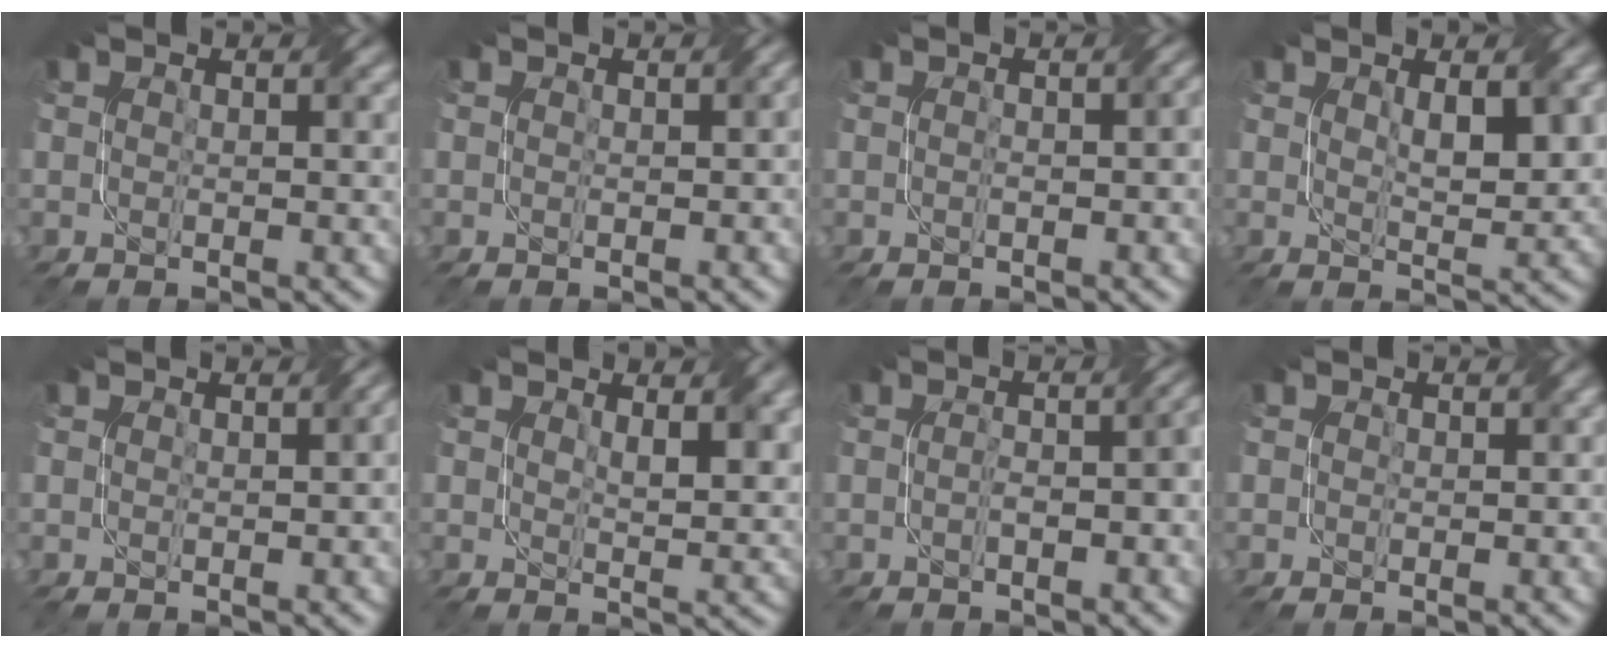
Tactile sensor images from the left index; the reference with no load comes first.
{"total": 0.8, "force": [0.1, 0.4, 0.7], "torque": [-0.007, 0.002, 0.004]}
{"total": 1.5, "force": [-0.2, 0.6, 1.4], "torque": [-0.019, 0.000, 0.000]}
{"total": 3.0, "force": [1.1, 1.2, 2.6], "torque": [-0.045, -0.006, 0.023]}
{"total": 1.3, "force": [0.2, 0.4, 1.2], "torque": [-0.014, 0.000, 0.005]}
{"total": 2.9, "force": [1.5, 1.2, 2.1], "torque": [-0.035, -0.005, 0.029]}
{"total": 3.6, "force": [-0.7, 1.4, 3.2], "torque": [-0.031, 0.010, -0.012]}
{"total": 0.9, "force": [0.2, 0.9, 0.3], "torque": [0.000, -0.002, -0.003]}